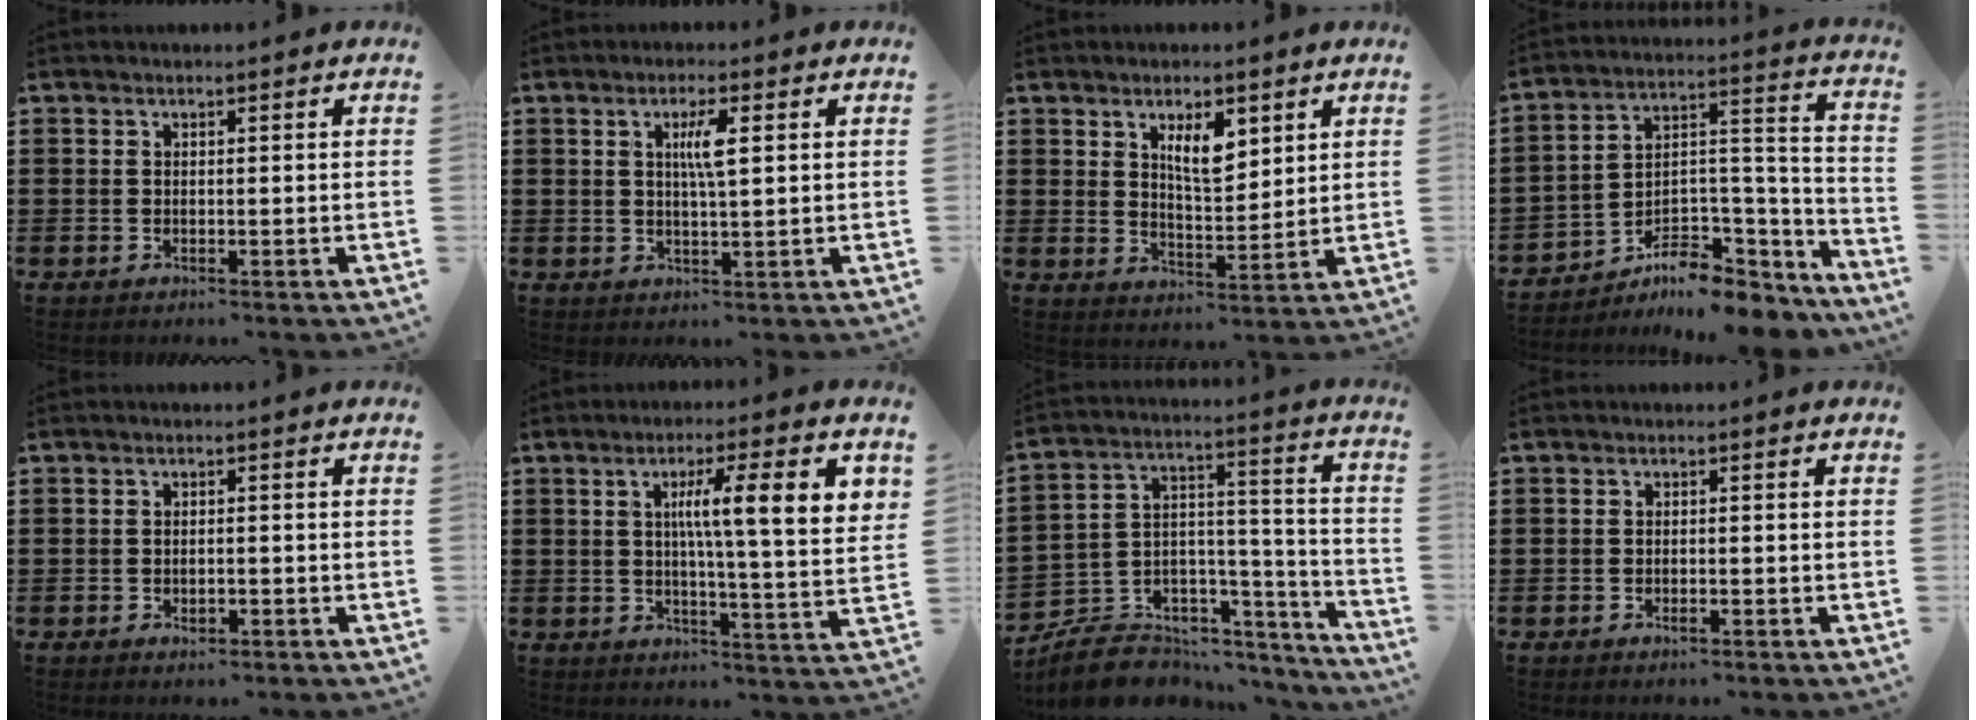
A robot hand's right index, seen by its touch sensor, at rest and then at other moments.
{"total": 3.9, "force": [1.0, 0.6, 3.8], "torque": [-0.076, 0.005, 0.013]}
{"total": 5.7, "force": [3.0, 2.2, 4.4], "torque": [-0.077, -0.002, 0.048]}
{"total": 7.6, "force": [-6.1, 3.3, 3.2], "torque": [-0.054, 0.008, -0.114]}
{"total": 1.3, "force": [-0.8, 0.6, 0.8], "torque": [-0.019, -0.003, -0.015]}
{"total": 10.2, "force": [3.0, 1.0, 9.7], "torque": [-0.172, 0.001, 0.041]}
{"total": 8.5, "force": [-6.9, 4.4, 2.0], "torque": [-0.047, 0.011, -0.129]}
{"total": 1.0, "force": [-0.7, 0.2, 0.6], "torque": [-0.015, -0.004, -0.012]}